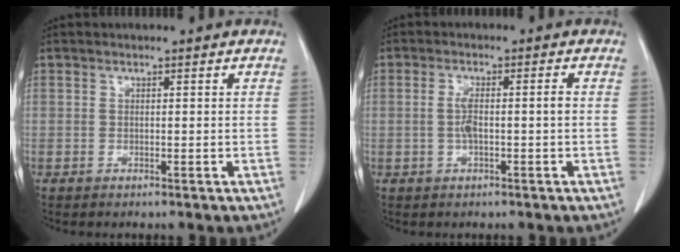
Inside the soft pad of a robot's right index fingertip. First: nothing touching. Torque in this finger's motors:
{"motor_torque": [0.24, 0.18, 0.07, 0.05]}